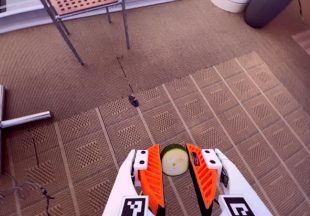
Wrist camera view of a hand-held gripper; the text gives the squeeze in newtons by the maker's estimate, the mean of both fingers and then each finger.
{"total": 7.1, "left": 6.8, "right": 7.4}